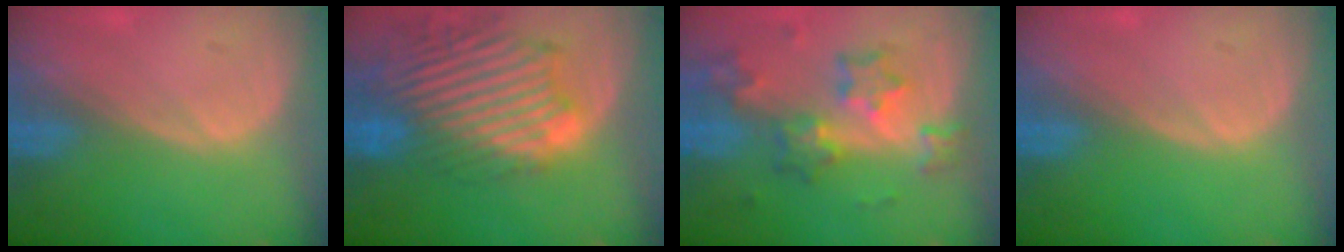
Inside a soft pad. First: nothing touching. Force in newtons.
{"total": 13.8, "press": 11.7, "slide": 7.3}
{"total": 8.4, "press": 7.3, "slide": 4.1}
{"total": 0.0}